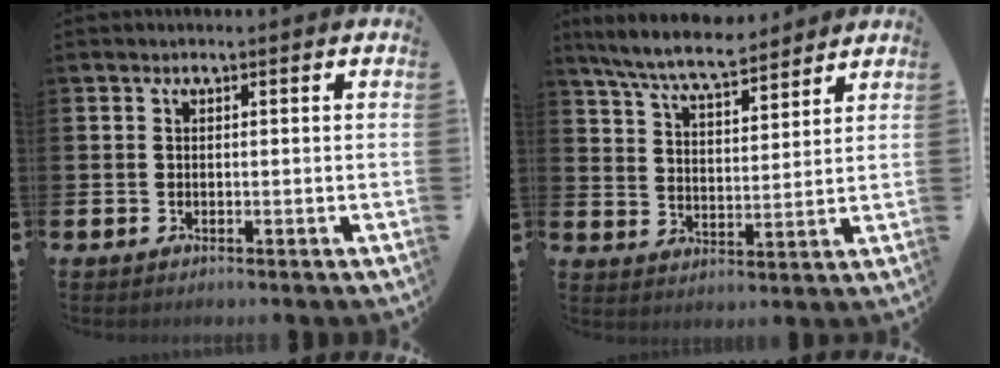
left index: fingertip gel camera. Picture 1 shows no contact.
{"total": 7.6, "force": [7.0, 1.0, 2.6], "torque": [-0.081, -0.032, 0.127]}